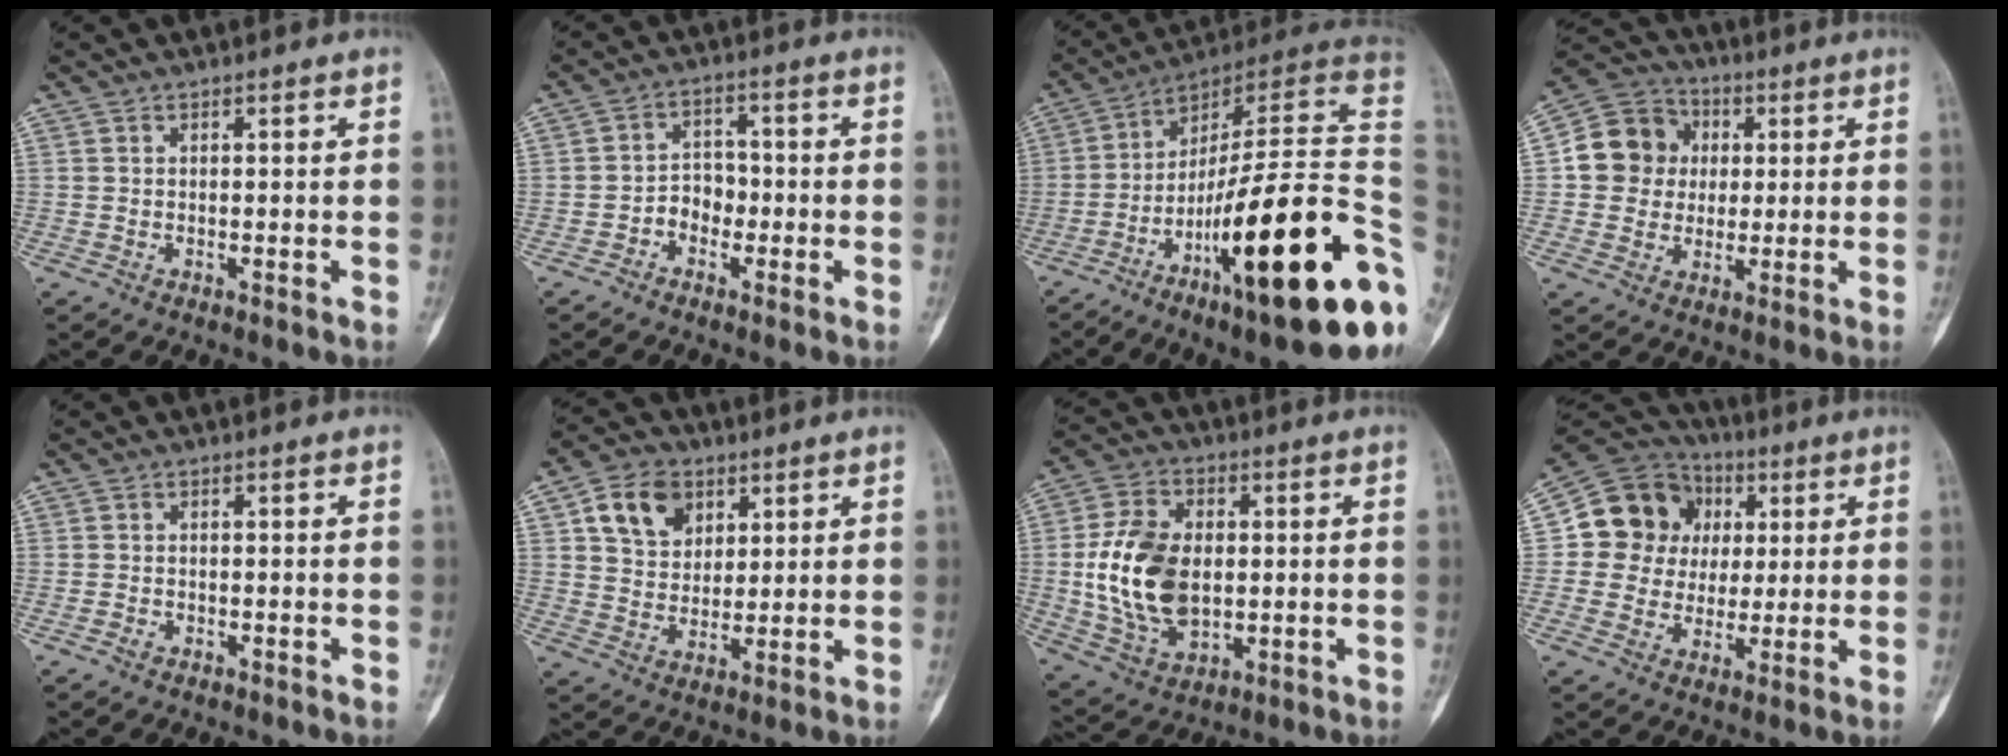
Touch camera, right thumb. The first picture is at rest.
{"total": 4.5, "force": [-1.9, 3.5, 2.1], "torque": [-0.008, 0.025, -0.043]}
{"total": 30.8, "force": [-8.5, 6.0, 29.0], "torque": [-0.356, 0.060, -0.134]}
{"total": 11.4, "force": [1.3, 10.5, 4.2], "torque": [-0.048, 0.015, 0.014]}
{"total": 1.0, "force": [-0.7, 0.6, 0.4], "torque": [-0.007, 0.002, -0.016]}
{"total": 10.1, "force": [4.3, 7.6, 5.2], "torque": [-0.063, -0.012, 0.078]}
{"total": 16.5, "force": [0.0, 11.0, 12.3], "torque": [-0.211, 0.003, 0.010]}
{"total": 14.5, "force": [2.5, 13.3, 5.3], "torque": [-0.052, 0.018, 0.042]}